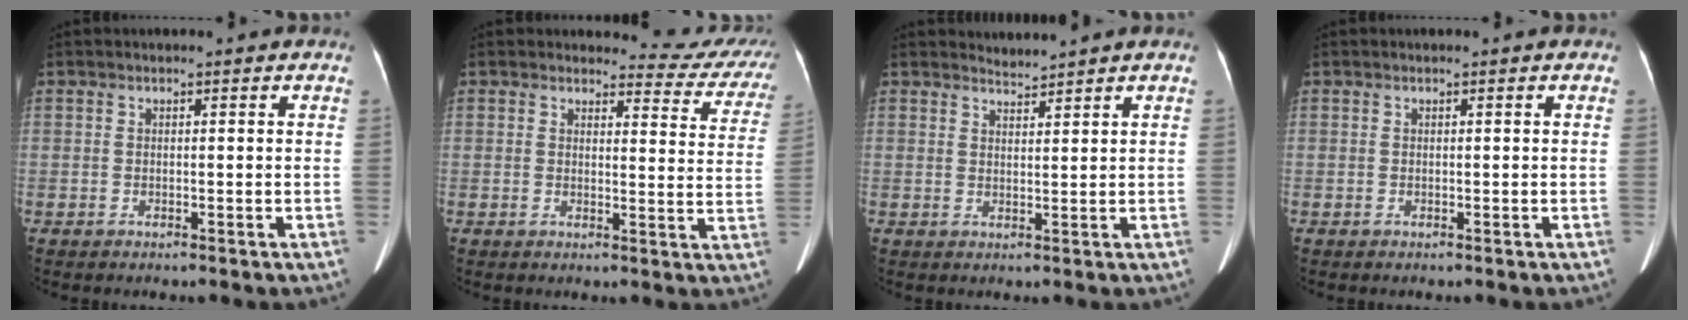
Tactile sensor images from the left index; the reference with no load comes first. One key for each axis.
{"total": 9.9, "fx": 9.7, "fy": 2.1, "fz": -0.5, "tx": 0.036, "ty": -0.059, "tz": 0.077}
{"total": 1.8, "fx": 1.7, "fy": -0.5, "fz": -0.4, "tx": -0.004, "ty": -0.003, "tz": 0.036}
{"total": 0.0}